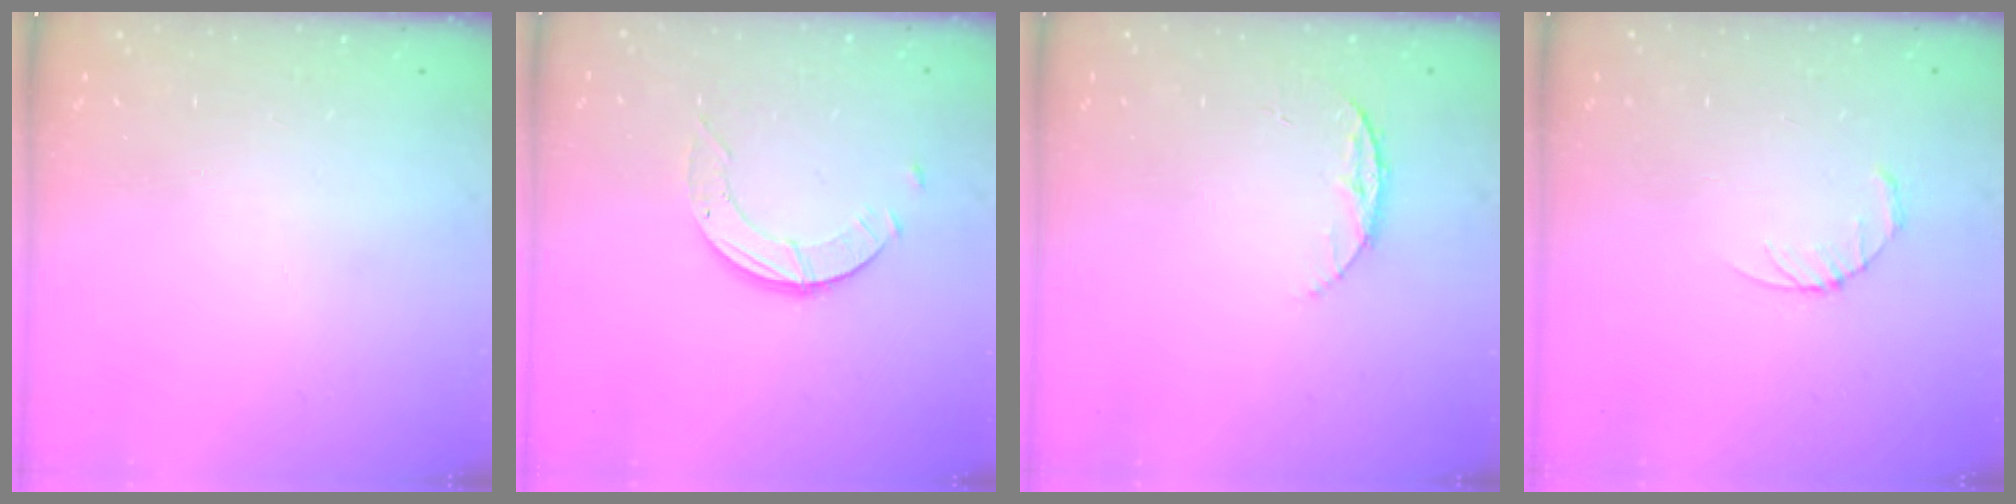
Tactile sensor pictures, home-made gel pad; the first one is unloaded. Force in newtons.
{"total": 3.6, "press": 3.5, "slide": 0.4}
{"total": 6.5, "press": 6.5, "slide": 0.7}
{"total": 3.2, "press": 3.2, "slide": 0.5}